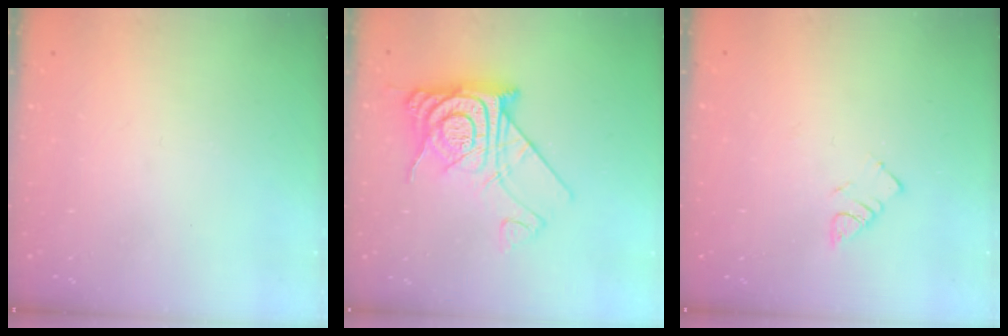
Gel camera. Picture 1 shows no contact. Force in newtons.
{"total": 17.5, "press": 17.4, "slide": 1.6}
{"total": 3.2, "press": 3.2, "slide": 0.4}